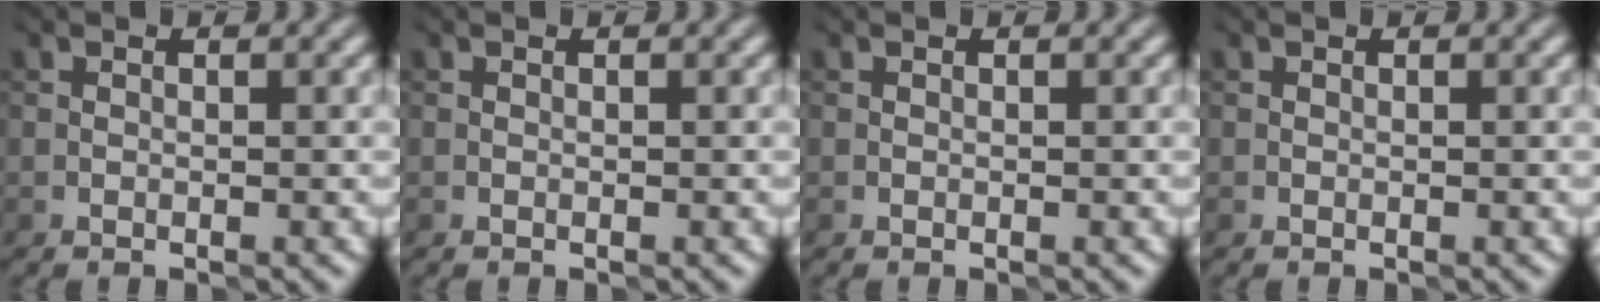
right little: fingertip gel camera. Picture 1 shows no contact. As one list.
[{"total": 0.0}, {"total": 0.0}, {"total": 0.0}]